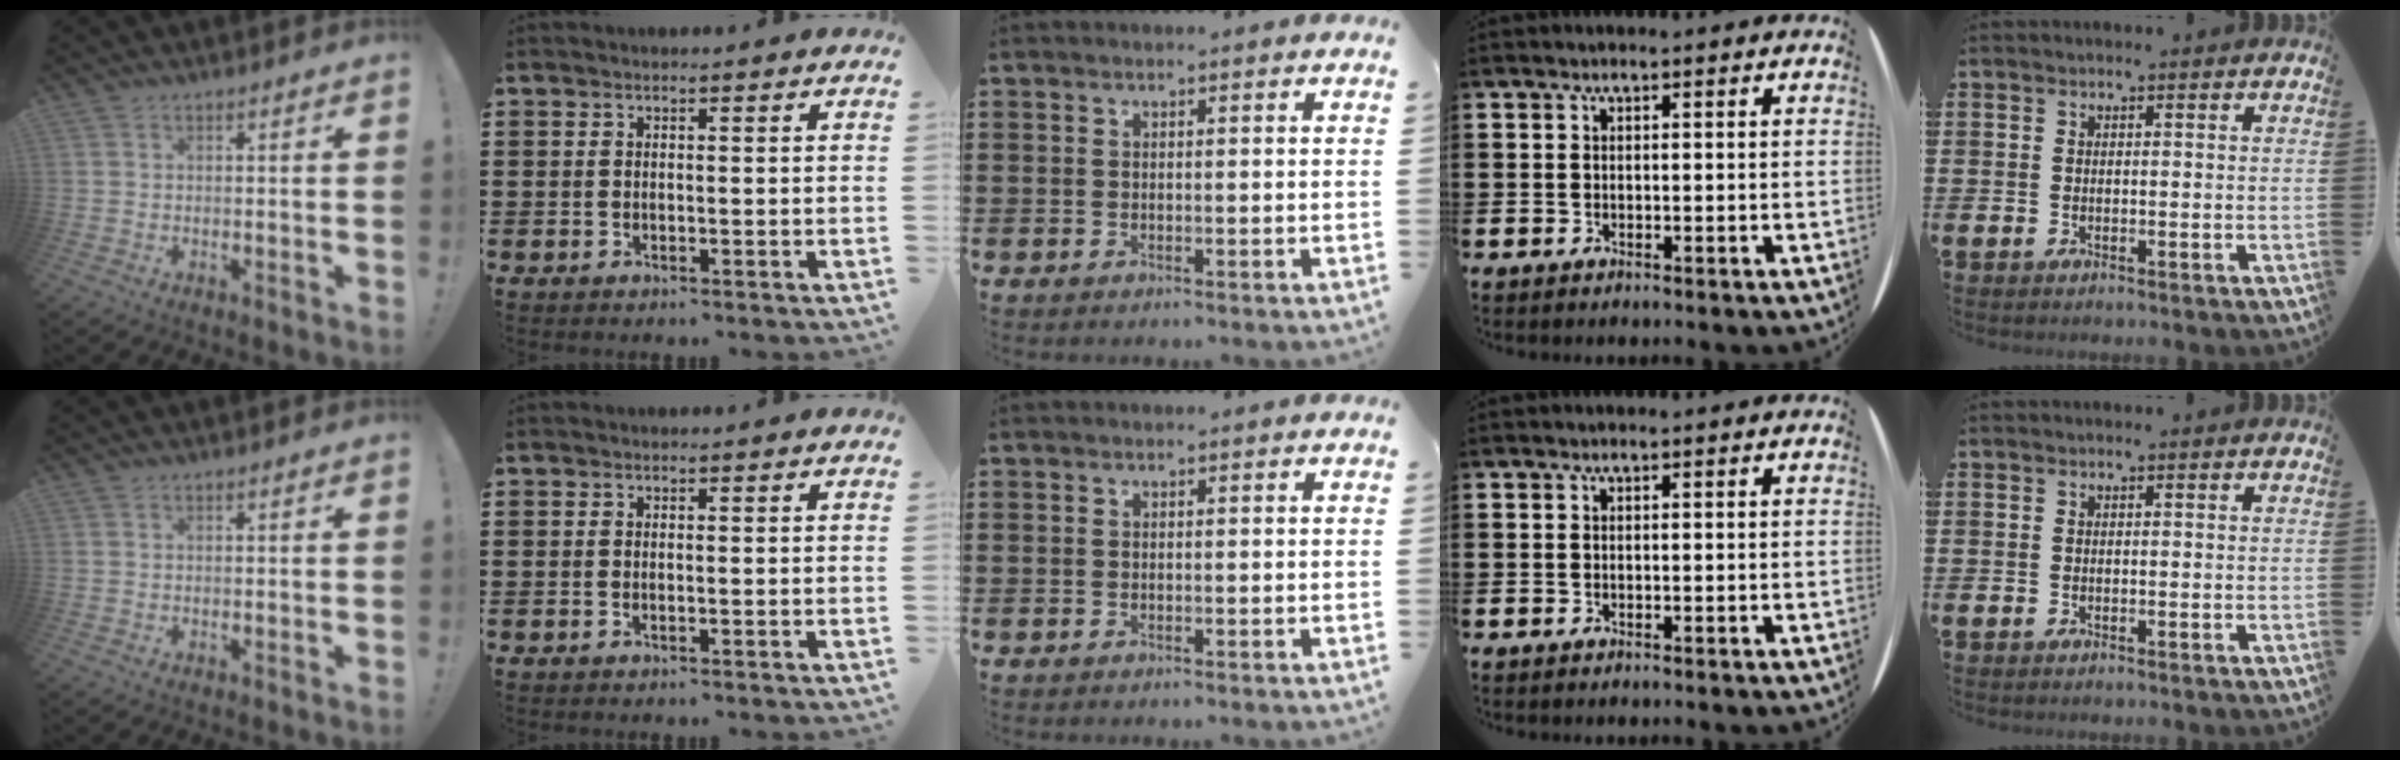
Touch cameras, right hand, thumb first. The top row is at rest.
{}